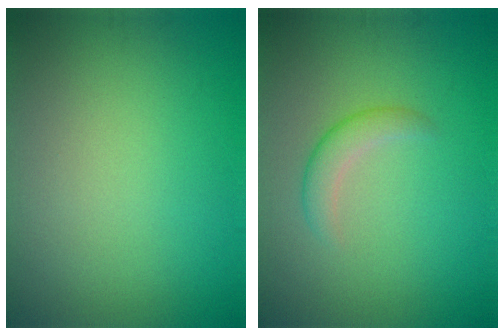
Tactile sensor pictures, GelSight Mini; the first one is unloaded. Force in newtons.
{"total": 2.1, "press": 2.1, "slide": 0.1}